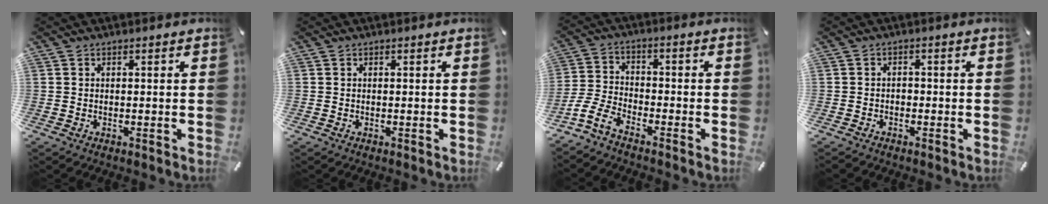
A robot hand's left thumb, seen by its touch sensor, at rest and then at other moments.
{"total": 0.0}
{"total": 7.2, "force": [-5.4, 3.2, 3.4], "torque": [-0.081, 0.013, -0.108]}
{"total": 1.4, "force": [-1.0, 0.8, 0.4], "torque": [-0.010, 0.008, -0.022]}